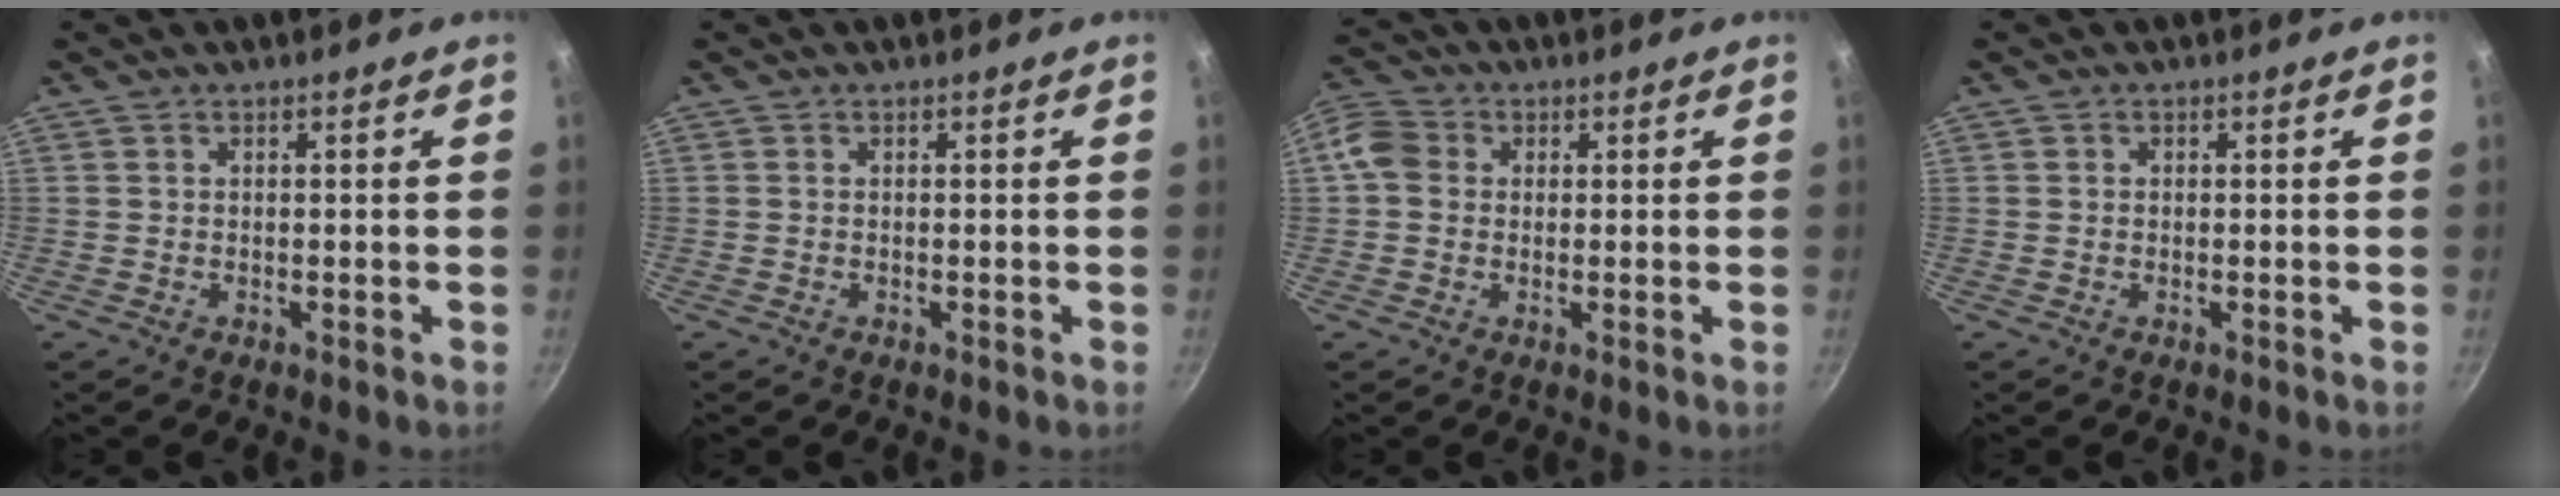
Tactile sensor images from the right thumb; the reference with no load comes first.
{"total": 0.0}
{"total": 7.5, "force": [0.7, 6.5, 3.8], "torque": [-0.061, 0.016, -0.005]}
{"total": 0.5, "force": [0.1, 0.5, 0.1], "torque": [0.001, 0.003, 0.000]}